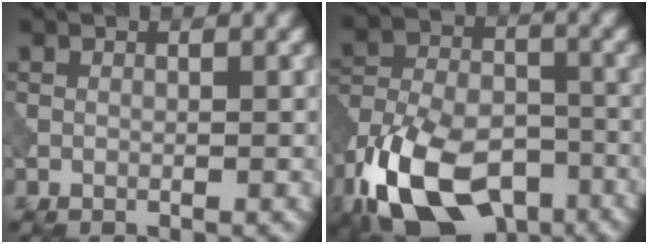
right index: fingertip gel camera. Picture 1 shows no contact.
{"total": 14.4, "force": [-8.2, 7.9, 8.8], "torque": [-0.183, -0.028, -0.151]}